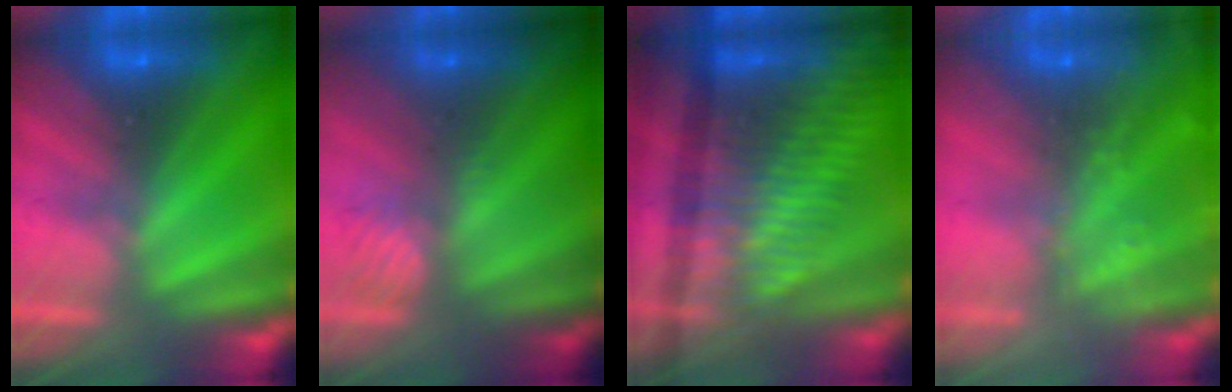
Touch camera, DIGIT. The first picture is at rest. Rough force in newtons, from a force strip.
{"total": 2.6}
{"total": 3.3}
{"total": 7.5}